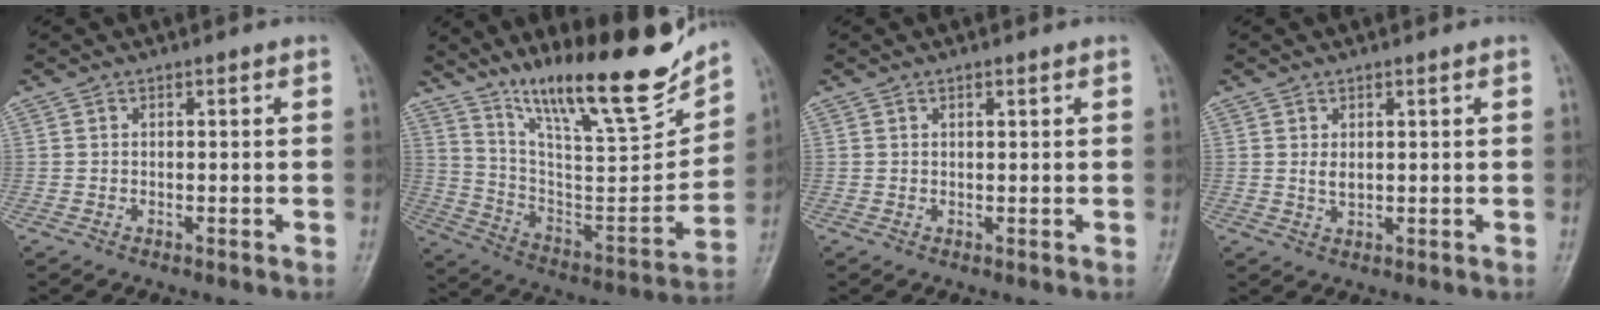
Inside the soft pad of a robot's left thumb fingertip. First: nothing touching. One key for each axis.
{"total": 23.9, "fx": 17.8, "fy": 4.9, "fz": 15.2, "tx": -0.210, "ty": -0.094, "tz": 0.304}
{"total": 0.8, "fx": 0.5, "fy": 0.3, "fz": 0.6, "tx": -0.009, "ty": -0.001, "tz": 0.009}
{"total": 1.9, "fx": 0.6, "fy": 0.9, "fz": 1.6, "tx": -0.026, "ty": -0.003, "tz": 0.015}